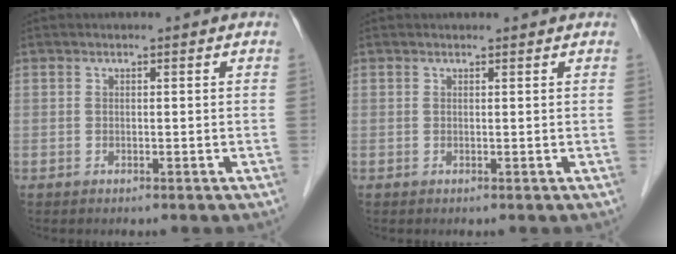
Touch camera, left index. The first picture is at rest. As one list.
[{"total": 1.1, "force": [1.0, 0.2, 0.0], "torque": [-0.012, 0.009, 0.014]}]